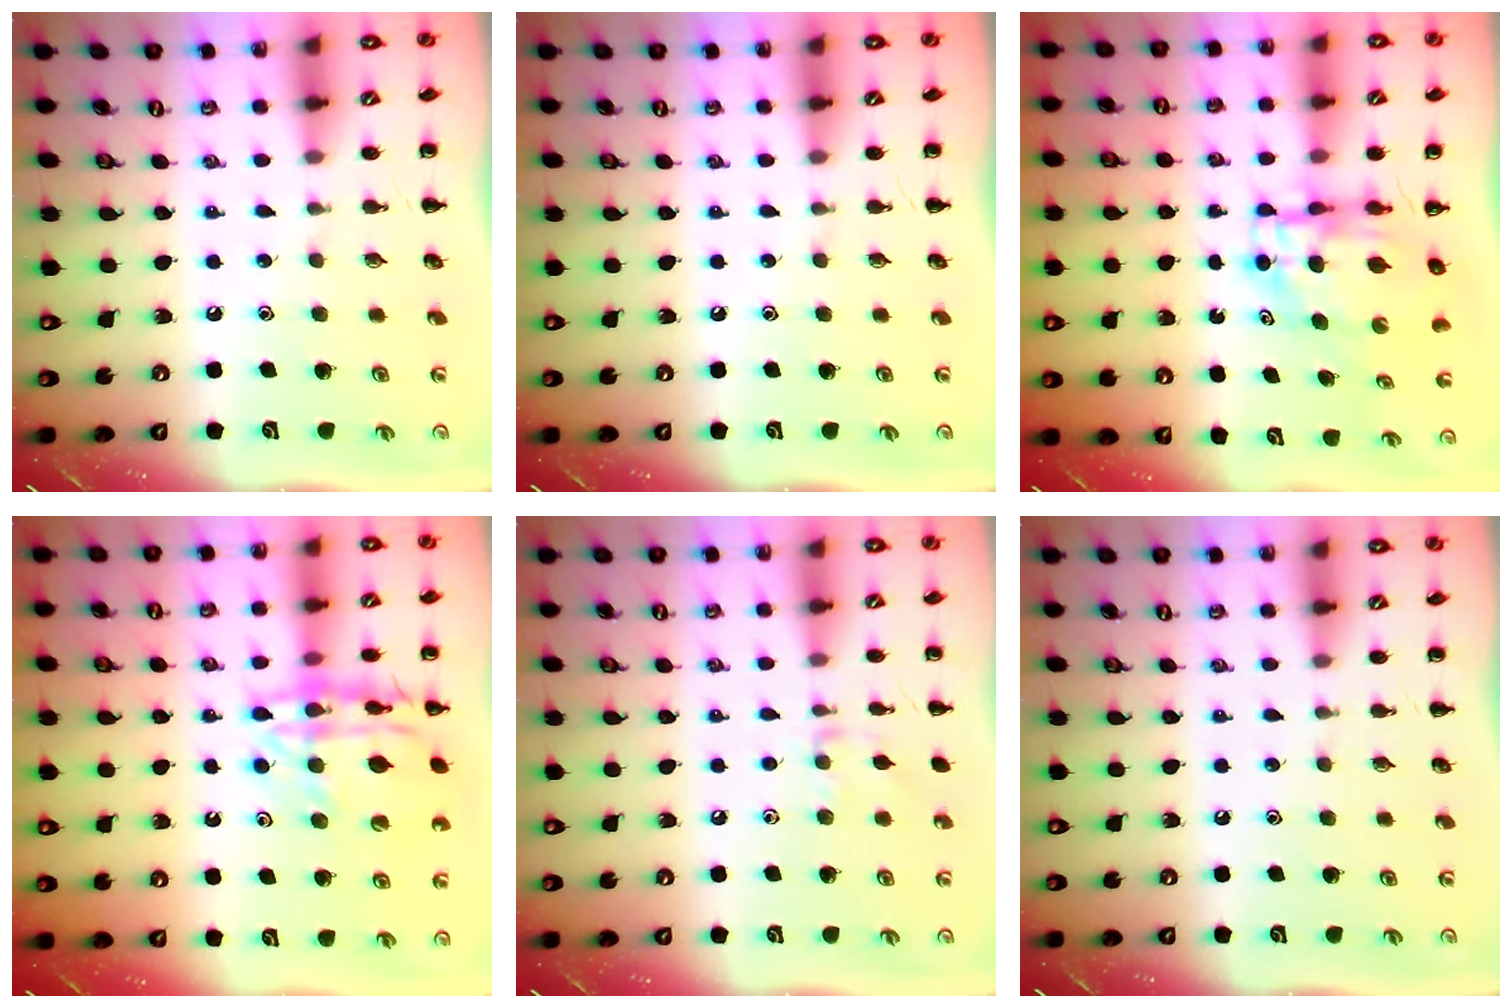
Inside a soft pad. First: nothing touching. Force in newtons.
{"total": 0.0}
{"total": 6.2, "press": 6.1, "slide": 1.4}
{"total": 17.7, "press": 17.6, "slide": 1.7}
{"total": 7.7, "press": 7.5, "slide": 1.6}
{"total": 0.0}